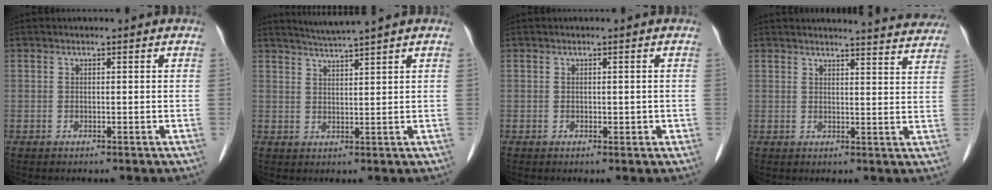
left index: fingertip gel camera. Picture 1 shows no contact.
{"total": 3.8, "force": [3.3, -1.4, 1.1], "torque": [-0.022, 0.001, 0.066]}
{"total": 0.9, "force": [-0.2, 0.6, 0.7], "torque": [-0.007, 0.001, -0.002]}
{"total": 13.2, "force": [13.0, 0.6, 2.6], "torque": [-0.012, -0.045, 0.128]}